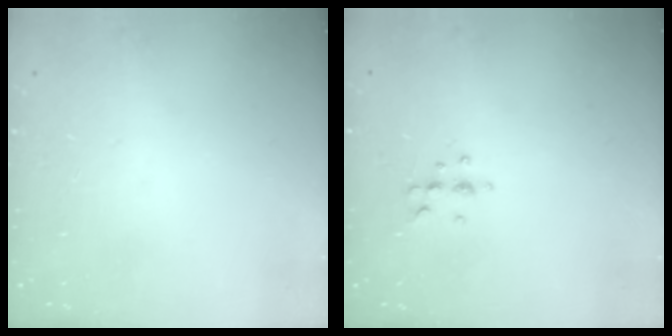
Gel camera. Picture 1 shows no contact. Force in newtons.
{"total": 4.7, "press": 4.6, "slide": 1.1}